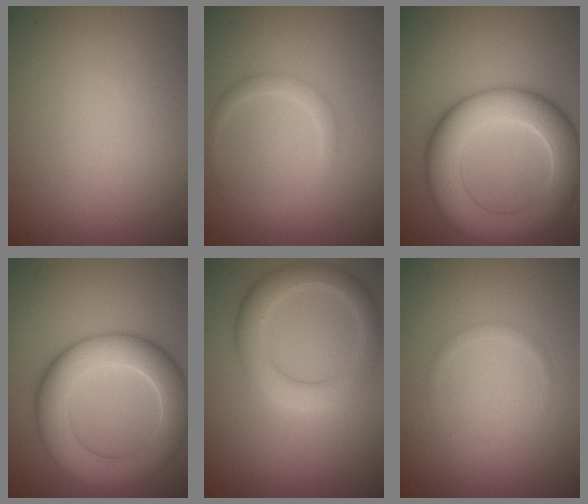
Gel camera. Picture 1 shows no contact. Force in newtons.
{"total": 1.6, "press": 1.6, "slide": 0.1}
{"total": 9.5, "press": 9.5, "slide": 0.8}
{"total": 8.2, "press": 8.2, "slide": 0.4}
{"total": 4.3, "press": 4.3, "slide": 0.2}
{"total": 0.6, "press": 0.6, "slide": 0.0}